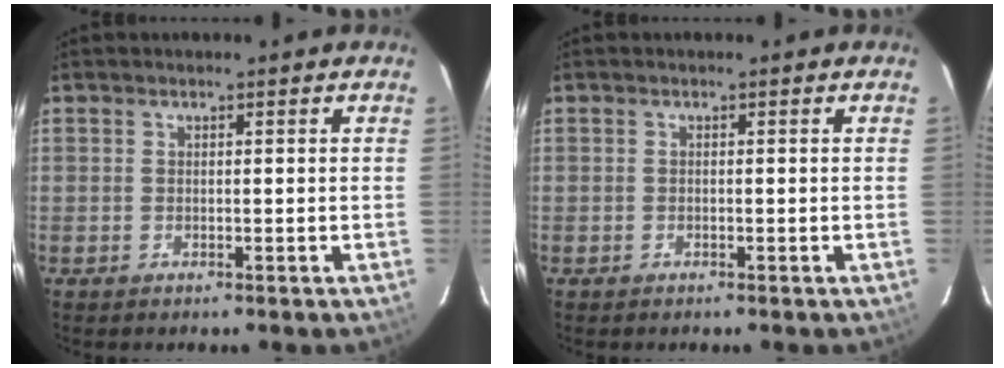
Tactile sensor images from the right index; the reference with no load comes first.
{"total": 0.0}